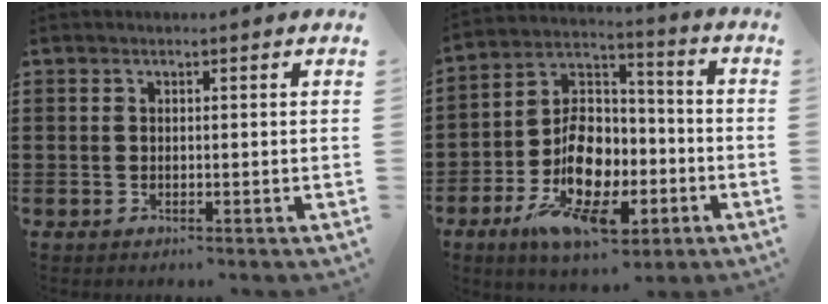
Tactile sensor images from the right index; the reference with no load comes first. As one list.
[{"total": 12.8, "force": [-5.5, 7.9, 8.4], "torque": [-0.162, 0.010, -0.099]}]